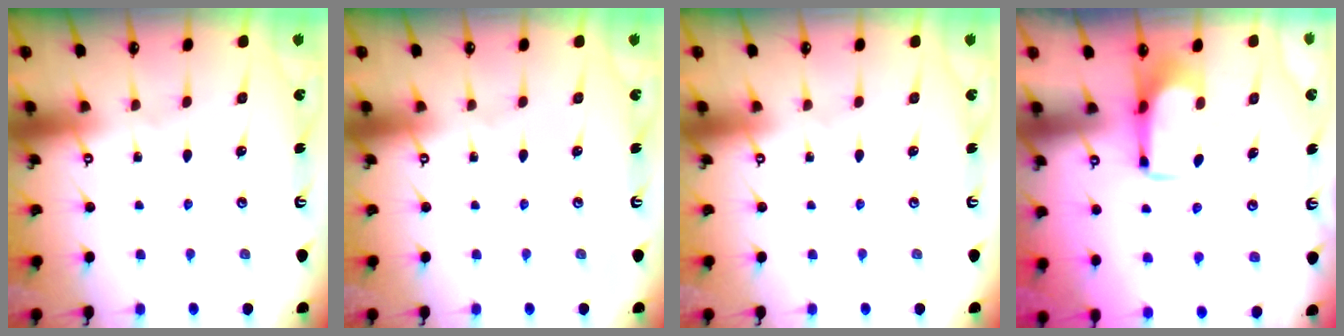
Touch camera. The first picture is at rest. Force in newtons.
{"total": 0.0}
{"total": 0.0}
{"total": 1.7, "press": 1.6, "slide": 0.5}